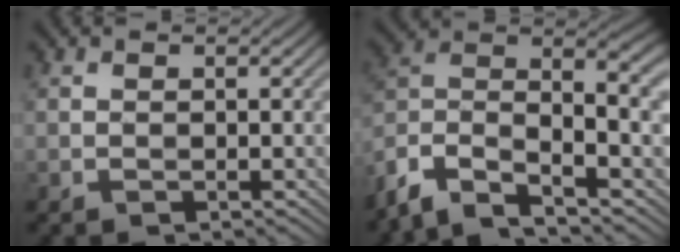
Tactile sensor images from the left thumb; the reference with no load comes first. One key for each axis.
{"total": 11.7, "fx": -6.0, "fy": 5.0, "fz": 8.7, "tx": -0.173, "ty": -0.005, "tz": -0.133}